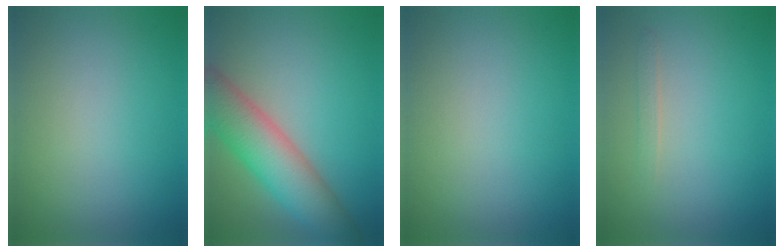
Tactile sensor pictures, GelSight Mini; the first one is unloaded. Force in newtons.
{"total": 7.8, "press": 7.8, "slide": 0.6}
{"total": 0.0}
{"total": 0.9, "press": 0.8, "slide": 0.1}